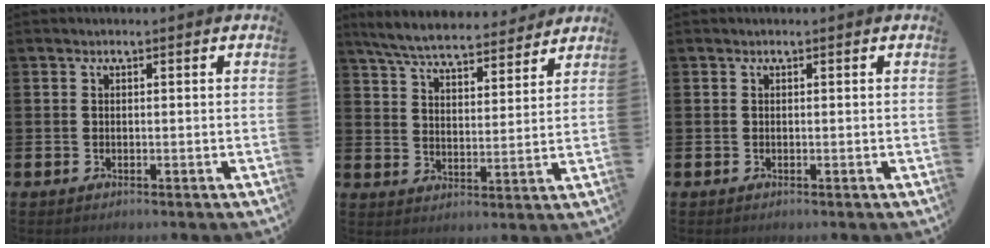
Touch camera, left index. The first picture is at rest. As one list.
[{"total": 6.7, "force": [6.4, 1.1, 1.8], "torque": [-0.066, -0.035, 0.113]}, {"total": 0.0}]